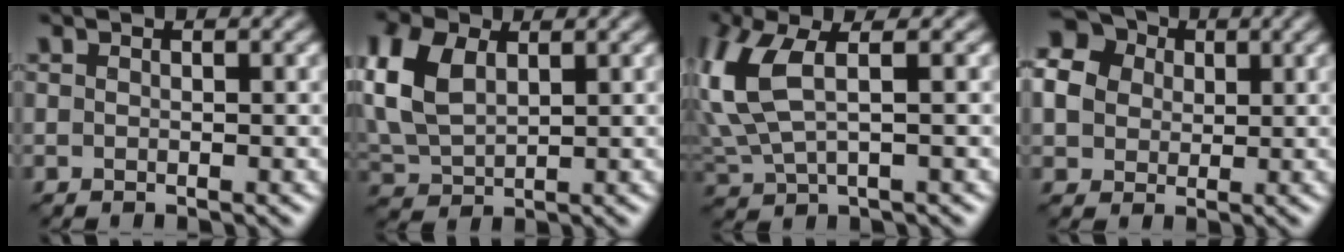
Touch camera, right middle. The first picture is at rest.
{"total": 6.2, "force": [2.1, 3.8, 4.4], "torque": [-0.127, 0.014, 0.045]}
{"total": 7.0, "force": [1.7, 3.1, 6.1], "torque": [-0.171, 0.004, 0.037]}
{"total": 8.4, "force": [2.6, 7.1, 3.8], "torque": [-0.101, 0.035, 0.037]}